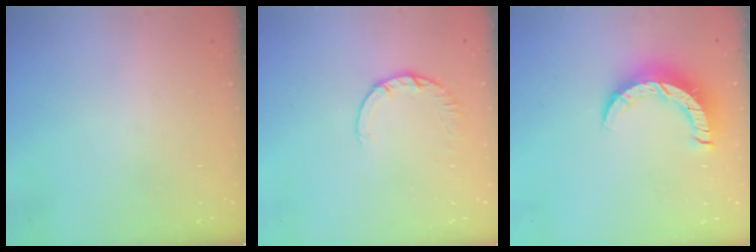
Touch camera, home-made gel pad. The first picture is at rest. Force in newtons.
{"total": 2.4, "press": 2.4, "slide": 0.2}
{"total": 9.9, "press": 9.9, "slide": 0.6}